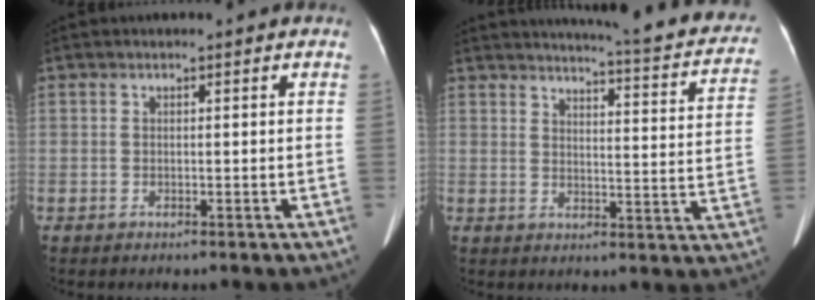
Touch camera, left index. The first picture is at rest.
{"total": 21.3, "force": [19.4, 2.2, 8.4], "torque": [-0.100, -0.062, 0.214]}